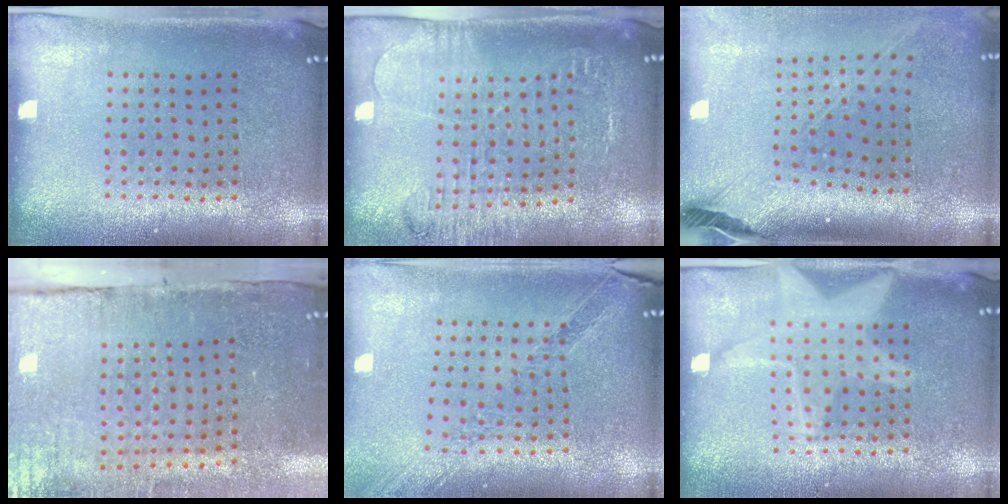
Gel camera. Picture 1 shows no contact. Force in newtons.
{"total": 2.0, "press": 2.0, "slide": 0.1}
{"total": 2.6, "press": 1.9, "slide": 1.8}
{"total": 4.5, "press": 3.8, "slide": 2.5}
{"total": 1.1, "press": 1.1, "slide": 0.1}
{"total": 3.0, "press": 3.0, "slide": 0.3}